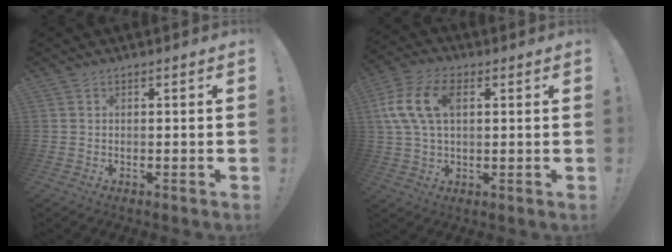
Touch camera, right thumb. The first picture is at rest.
{"total": 13.4, "force": [3.1, 8.1, 10.2], "torque": [-0.218, 0.009, 0.058]}